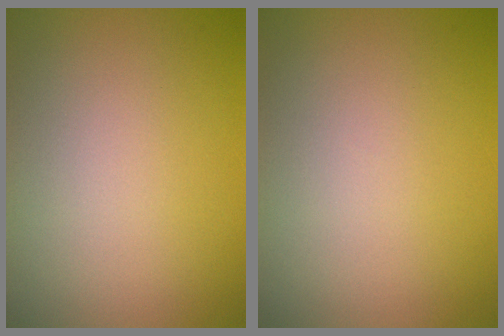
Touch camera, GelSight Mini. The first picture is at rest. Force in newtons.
{"total": 0.0}